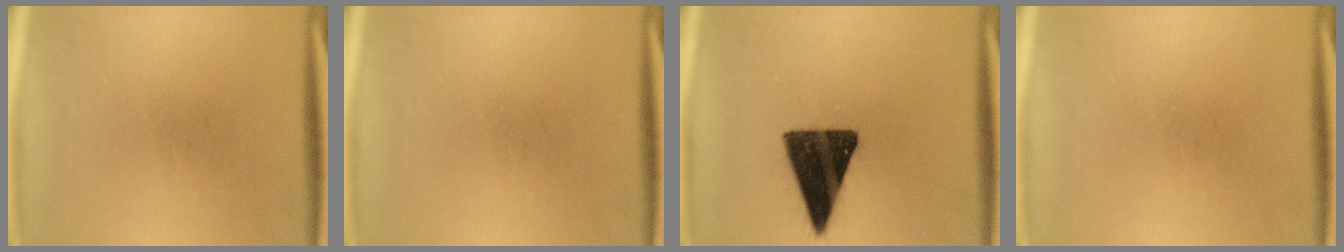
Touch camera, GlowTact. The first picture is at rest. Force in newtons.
{"total": 0.0}
{"total": 14.7}
{"total": 0.0}